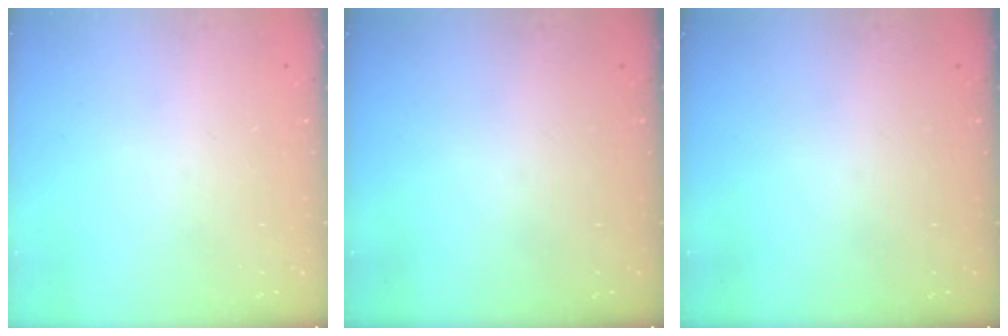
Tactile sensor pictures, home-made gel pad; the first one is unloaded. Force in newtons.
{"total": 0.0}
{"total": 0.0}